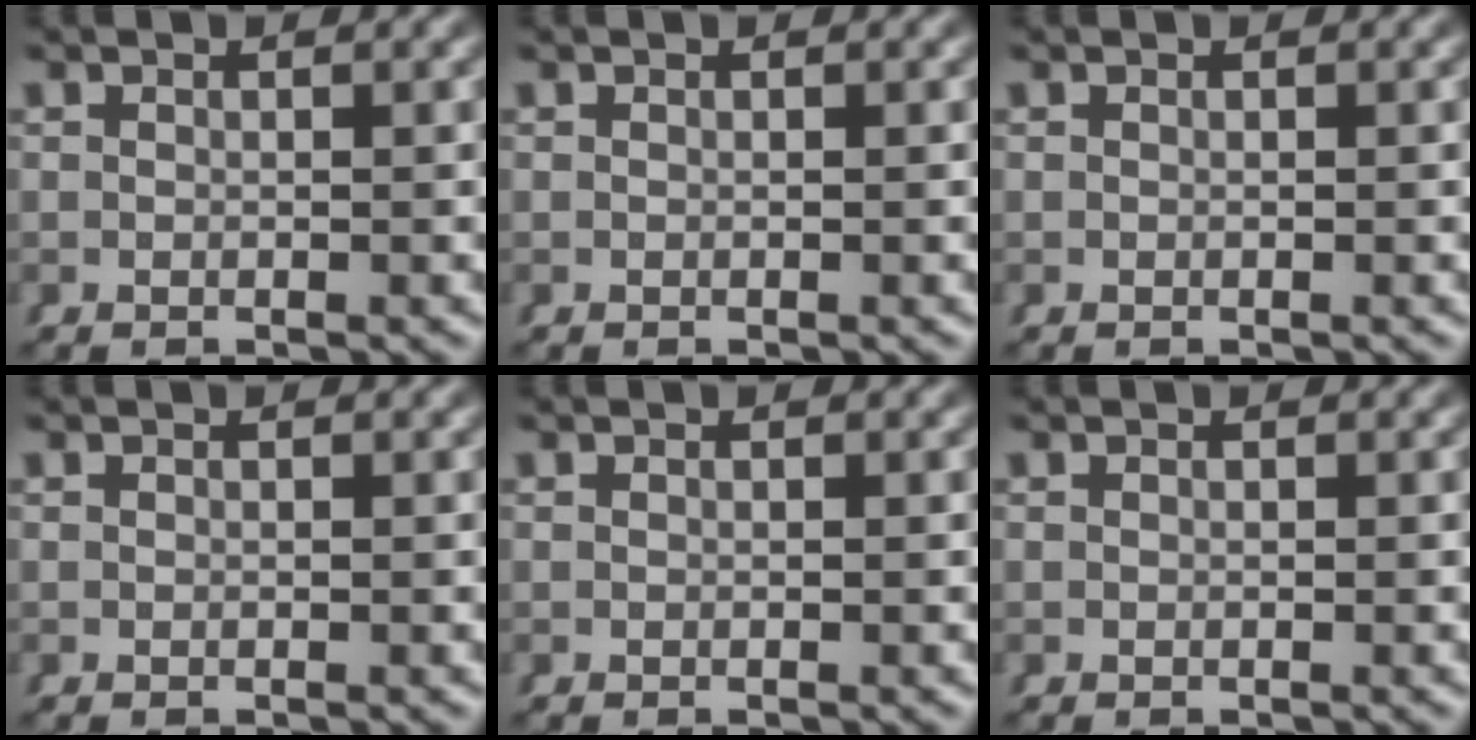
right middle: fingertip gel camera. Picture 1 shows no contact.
{"total": 0.0}
{"total": 0.0}
{"total": 0.0}
{"total": 0.0}
{"total": 0.0}